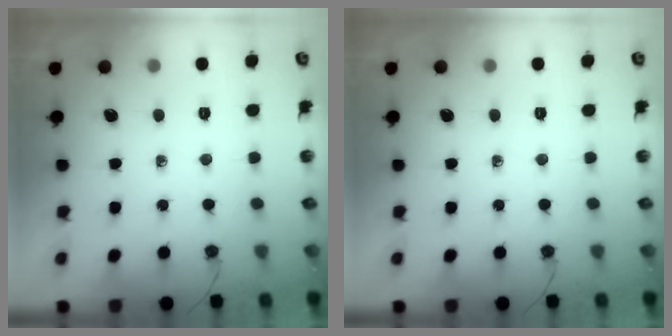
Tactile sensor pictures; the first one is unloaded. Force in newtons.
{"total": 0.0}